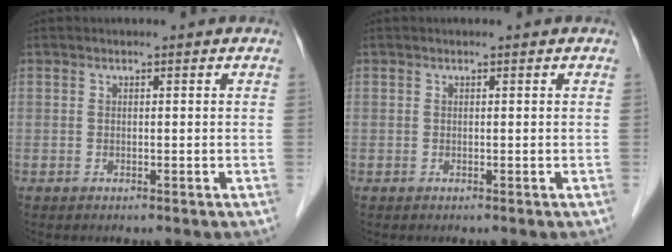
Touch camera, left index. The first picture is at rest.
{"total": 0.0}